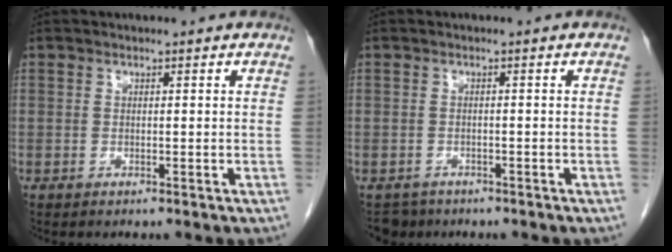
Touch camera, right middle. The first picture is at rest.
{"total": 2.6, "force": [-2.1, 1.5, -0.1], "torque": [-0.002, 0.001, -0.032]}